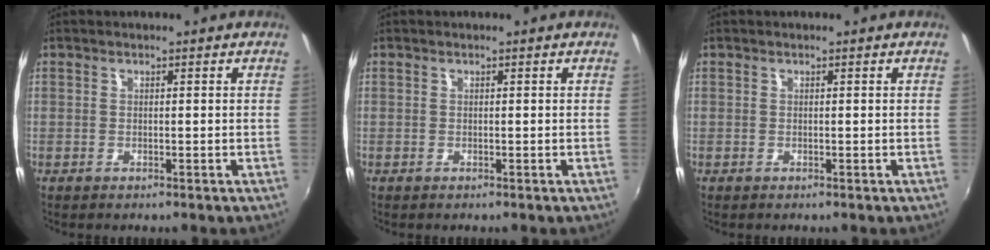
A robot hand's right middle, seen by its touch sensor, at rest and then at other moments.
{"total": 0.0}
{"total": 0.0}